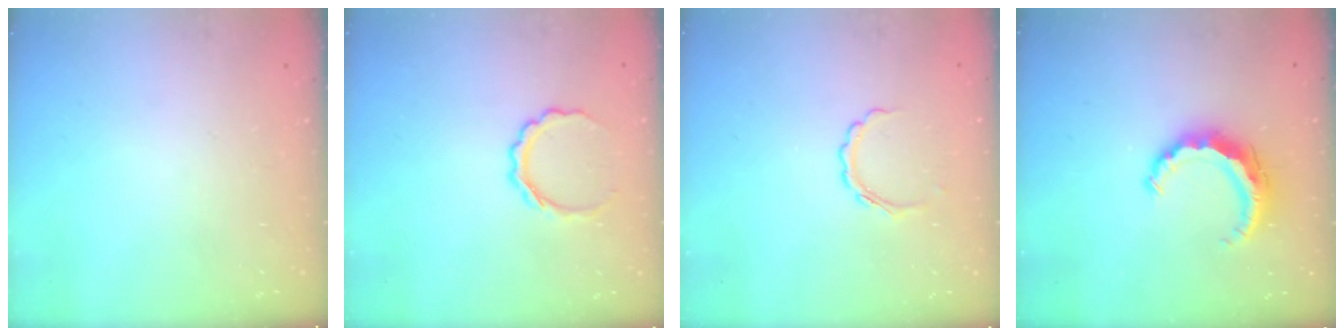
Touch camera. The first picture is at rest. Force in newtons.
{"total": 6.1, "press": 6.0, "slide": 1.2}
{"total": 5.2, "press": 5.0, "slide": 1.1}
{"total": 7.5, "press": 7.5, "slide": 0.2}